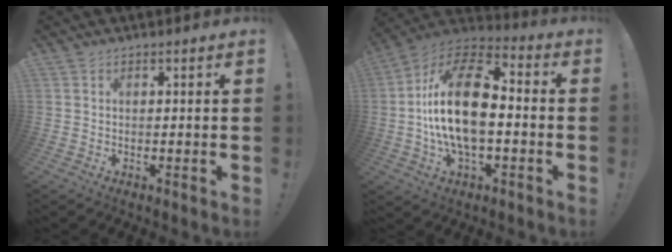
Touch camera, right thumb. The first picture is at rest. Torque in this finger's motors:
{"motor_torque": [0.23, 1.38, 1.96, -0.26, 0.40]}